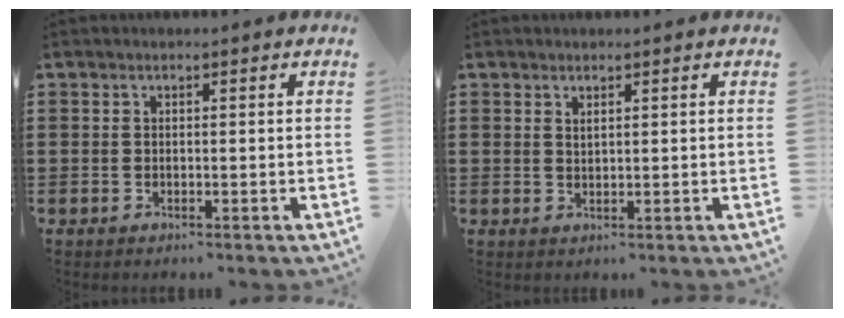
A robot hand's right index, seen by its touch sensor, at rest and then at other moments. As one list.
[{"total": 1.0, "force": [0.9, 0.3, 0.4], "torque": [-0.009, 0.002, 0.017]}]